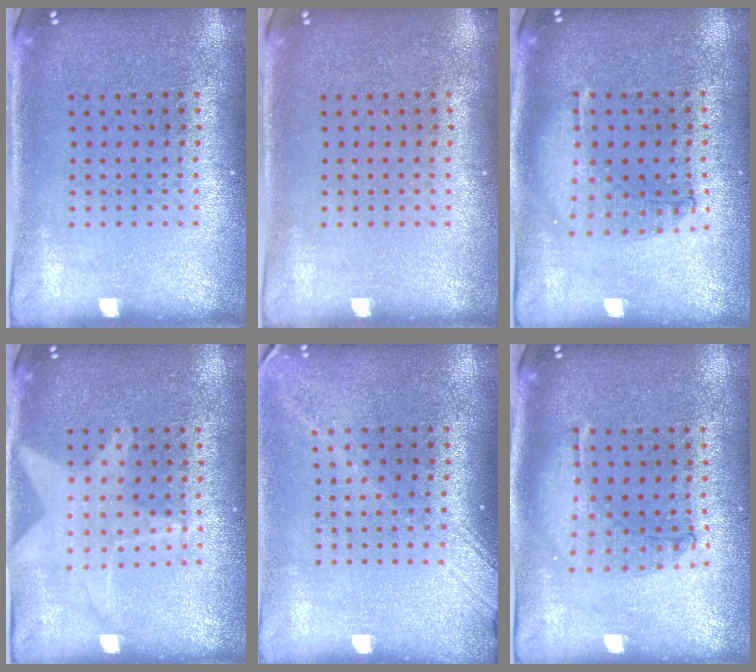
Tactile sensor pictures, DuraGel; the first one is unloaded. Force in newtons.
{"total": 0.0}
{"total": 1.0, "press": 1.0, "slide": 0.3}
{"total": 0.6, "press": 0.5, "slide": 0.2}
{"total": 1.7, "press": 1.3, "slide": 1.1}
{"total": 0.9, "press": 0.9, "slide": 0.2}